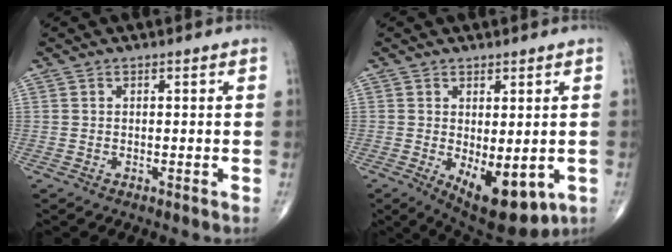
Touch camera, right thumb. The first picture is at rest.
{"total": 11.3, "force": [-3.1, 5.2, 9.5], "torque": [-0.120, -0.017, -0.027]}